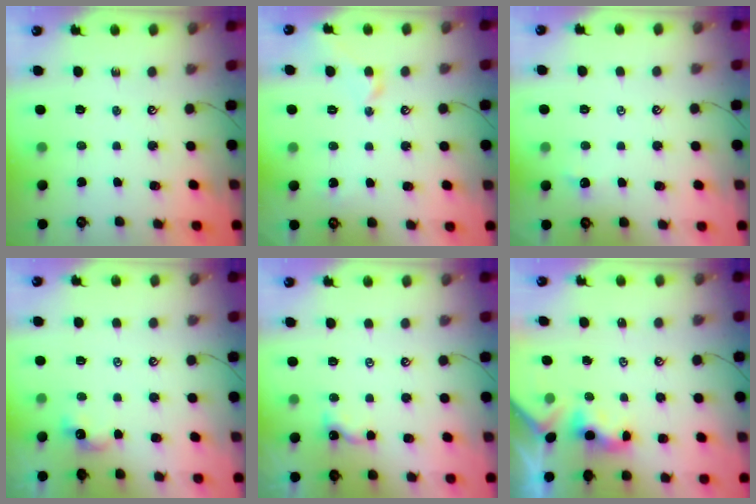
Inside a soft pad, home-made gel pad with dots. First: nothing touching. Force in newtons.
{"total": 1.0, "press": 0.7, "slide": 0.7}
{"total": 1.1, "press": 1.0, "slide": 0.4}
{"total": 2.0, "press": 1.9, "slide": 0.3}
{"total": 3.3, "press": 3.3, "slide": 0.0}
{"total": 1.1, "press": 1.0, "slide": 0.4}